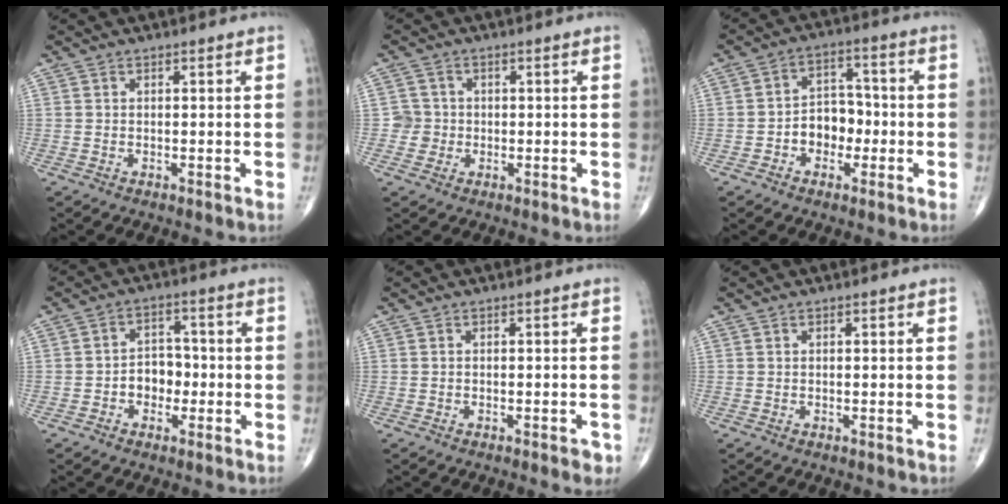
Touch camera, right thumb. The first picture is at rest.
{"total": 2.9, "force": [-0.3, 2.9, 0.0], "torque": [0.024, 0.009, -0.009]}
{"total": 7.4, "force": [-1.9, 5.6, 4.5], "torque": [-0.040, 0.035, -0.040]}
{"total": 5.7, "force": [-1.5, 4.4, 3.3], "torque": [-0.027, 0.023, -0.033]}
{"total": 1.9, "force": [-1.0, 0.7, 1.4], "torque": [-0.015, 0.002, -0.013]}
{"total": 0.0}